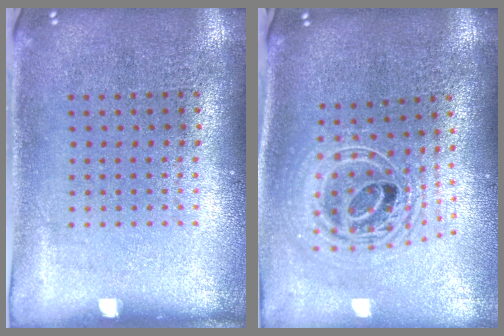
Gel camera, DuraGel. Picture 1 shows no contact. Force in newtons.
{"total": 2.4, "press": 1.8, "slide": 1.6}